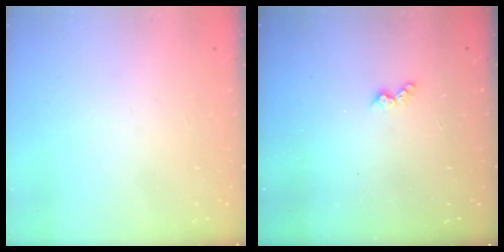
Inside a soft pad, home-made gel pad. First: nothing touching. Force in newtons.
{"total": 3.7, "press": 3.6, "slide": 0.7}